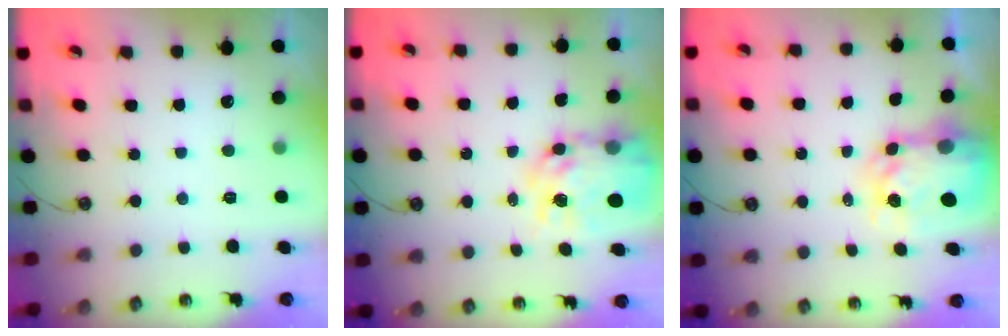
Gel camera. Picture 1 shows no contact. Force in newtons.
{"total": 14.1, "press": 14.1, "slide": 1.2}
{"total": 6.4, "press": 6.4, "slide": 0.6}